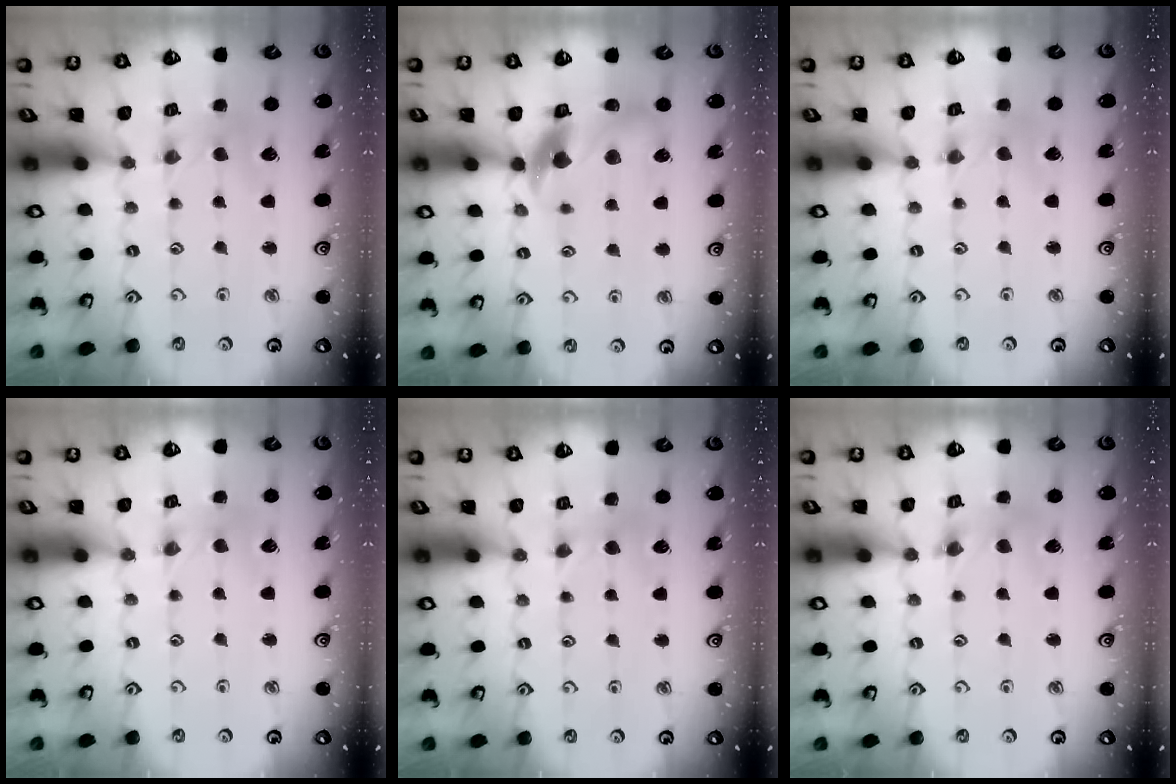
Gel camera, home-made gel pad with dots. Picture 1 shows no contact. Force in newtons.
{"total": 11.5, "press": 11.3, "slide": 1.6}
{"total": 0.0}
{"total": 0.0}
{"total": 2.5, "press": 2.5, "slide": 0.5}
{"total": 2.7, "press": 2.7, "slide": 0.2}